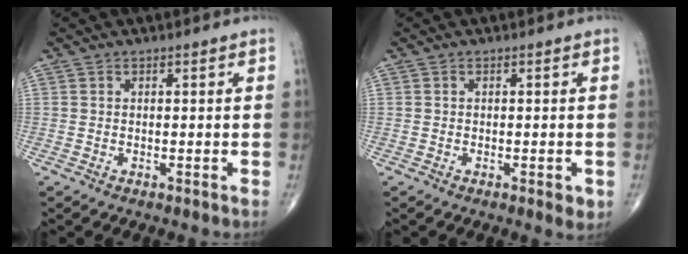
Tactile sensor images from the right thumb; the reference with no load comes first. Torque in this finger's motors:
{"motor_torque": [0.40, 0.52, -0.07, -0.02, 0.11]}